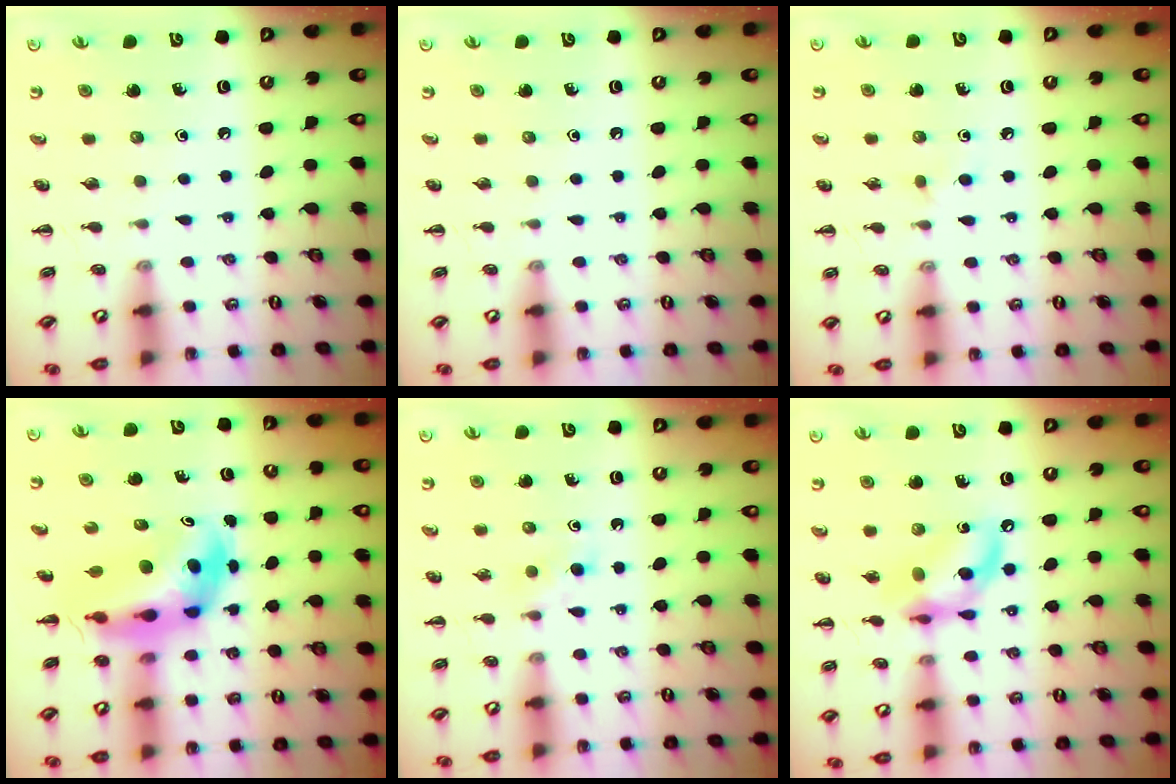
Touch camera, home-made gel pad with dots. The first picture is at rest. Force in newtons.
{"total": 0.0}
{"total": 3.9, "press": 3.7, "slide": 1.4}
{"total": 6.8, "press": 6.4, "slide": 2.1}
{"total": 2.7, "press": 2.5, "slide": 1.0}
{"total": 13.5, "press": 13.2, "slide": 2.9}